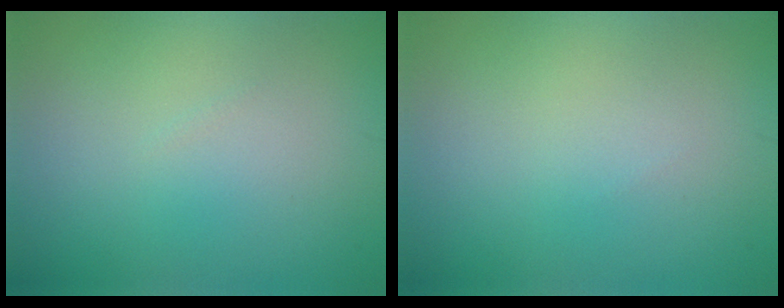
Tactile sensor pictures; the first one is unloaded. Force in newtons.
{"total": 0.0}